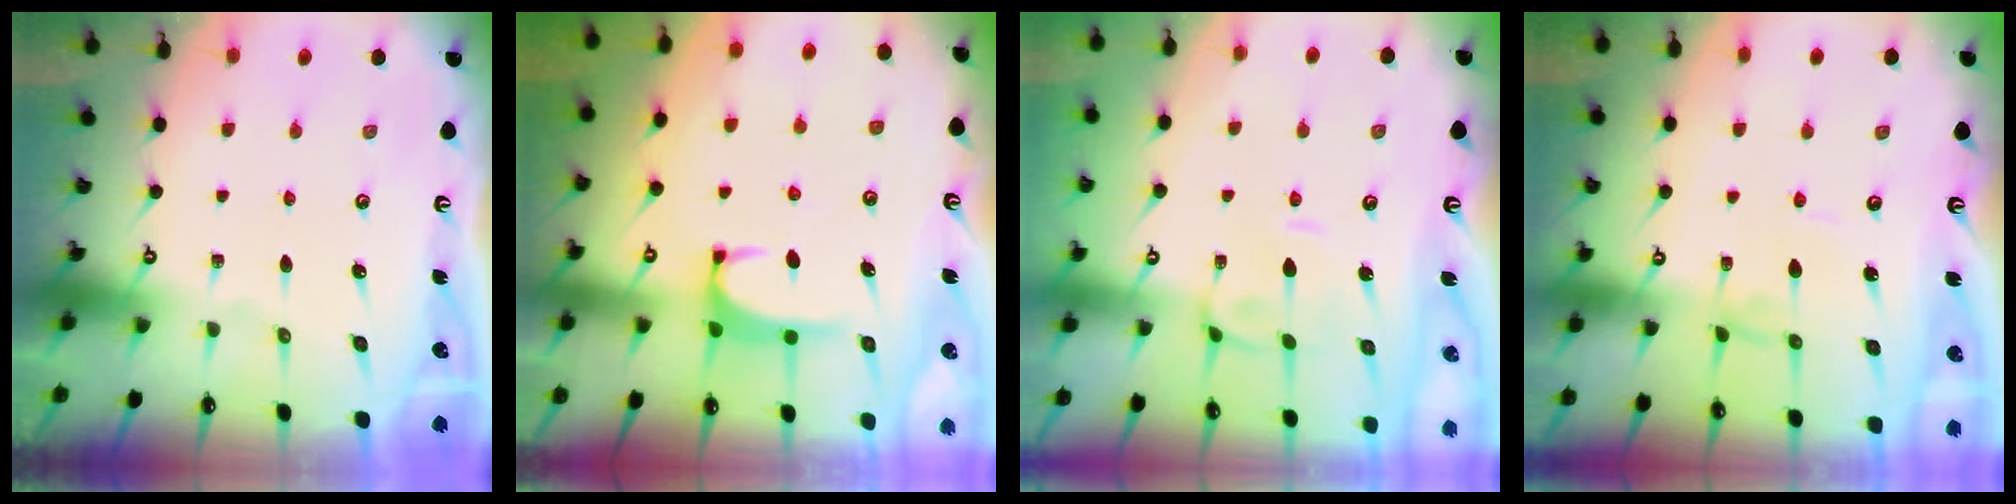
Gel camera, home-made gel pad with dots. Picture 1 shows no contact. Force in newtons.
{"total": 0.6, "press": 0.4, "slide": 0.5}
{"total": 0.9, "press": 0.5, "slide": 0.7}
{"total": 0.6, "press": 0.5, "slide": 0.3}